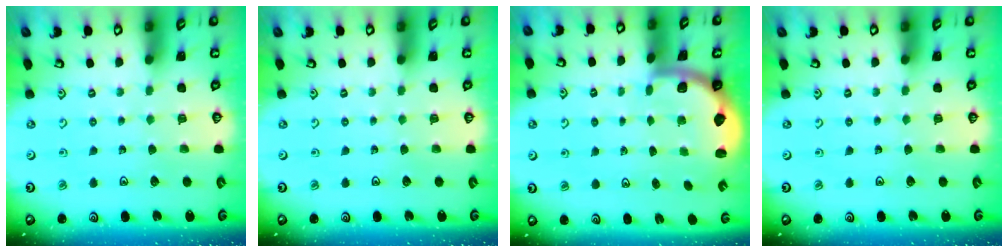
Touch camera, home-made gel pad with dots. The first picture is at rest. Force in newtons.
{"total": 0.0}
{"total": 1.9, "press": 1.8, "slide": 0.5}
{"total": 0.0}